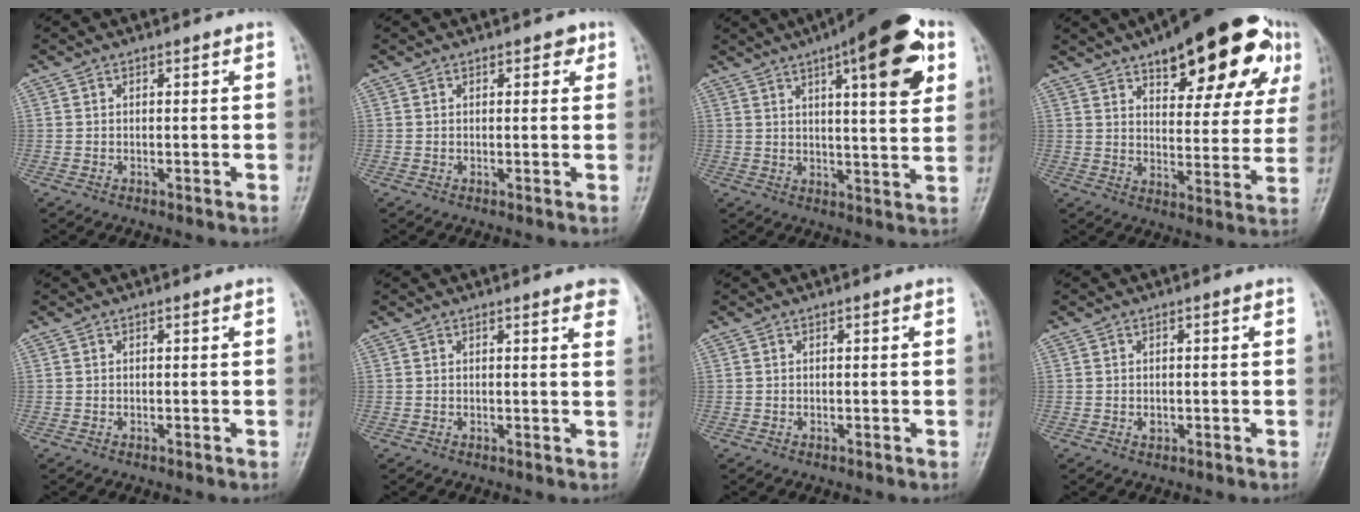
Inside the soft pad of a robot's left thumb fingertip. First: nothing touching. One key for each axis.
{"total": 2.0, "fx": 1.0, "fy": 1.1, "fz": 1.3, "tx": -0.002, "ty": -0.001, "tz": 0.010}
{"total": 17.9, "fx": 8.2, "fy": 5.0, "fz": 15.1, "tx": -0.186, "ty": -0.015, "tz": 0.110}
{"total": 24.0, "fx": 13.4, "fy": 9.4, "fz": 17.5, "tx": -0.202, "ty": -0.020, "tz": 0.188}
{"total": 0.0}
{"total": 6.7, "fx": 4.7, "fy": 1.5, "fz": 4.6, "tx": -0.036, "ty": -0.008, "tz": 0.043}
{"total": 0.0}
{"total": 1.0, "fx": -0.1, "fy": 0.8, "fz": 0.7, "tx": -0.005, "ty": 0.000, "tz": -0.001}